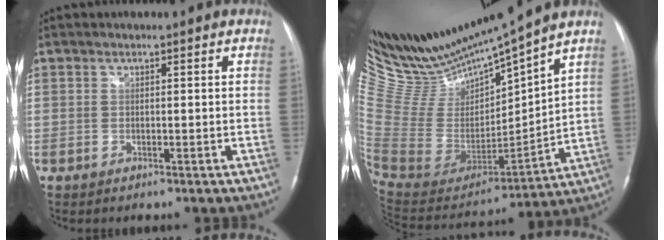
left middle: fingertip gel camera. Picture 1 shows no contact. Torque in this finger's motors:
{"motor_torque": [-0.21, -0.45, -0.32, -0.03]}